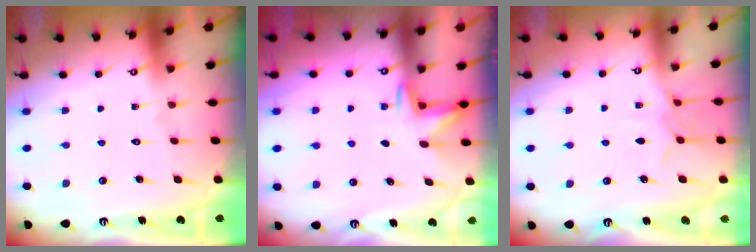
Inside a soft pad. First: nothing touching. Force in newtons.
{"total": 2.5, "press": 2.4, "slide": 0.7}
{"total": 7.2, "press": 7.2, "slide": 0.7}